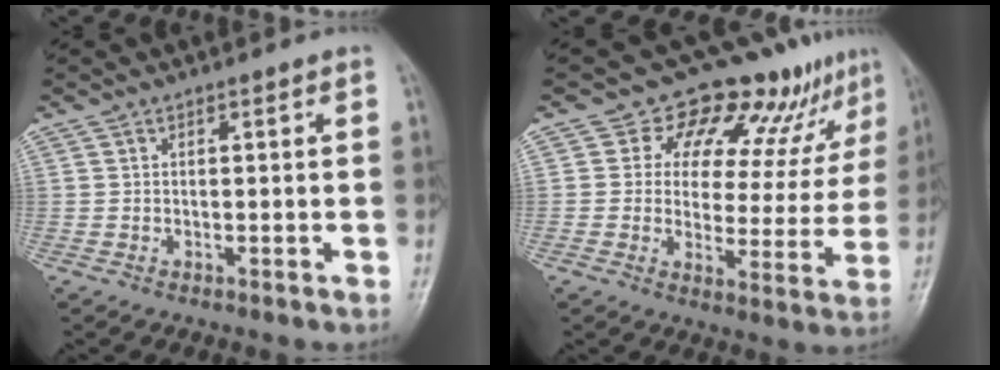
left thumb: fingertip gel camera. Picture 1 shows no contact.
{"total": 14.8, "force": [10.9, 7.6, 6.5], "torque": [-0.026, -0.058, 0.127]}